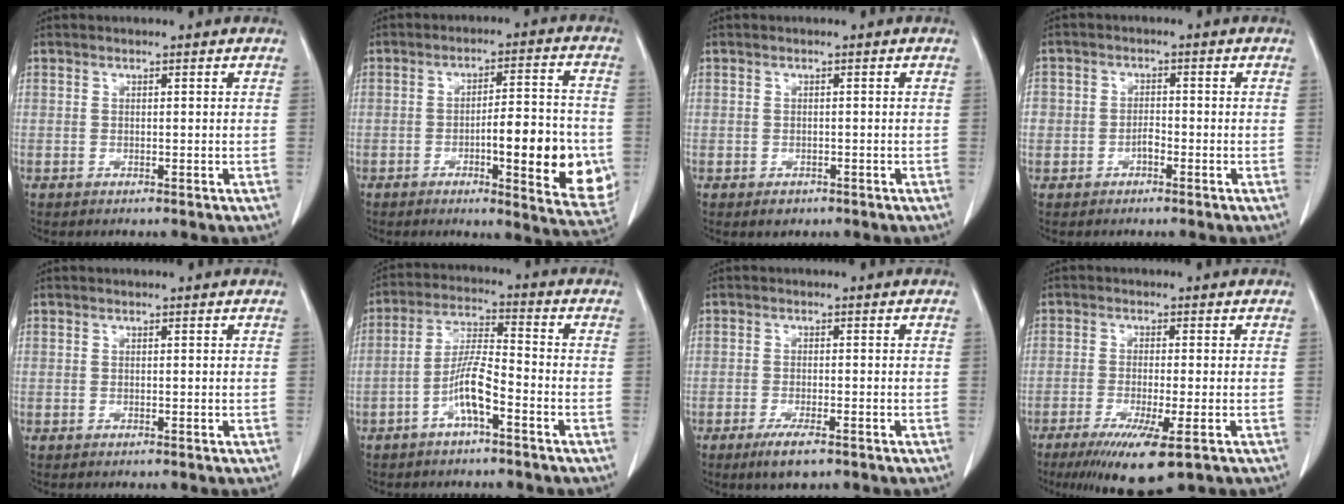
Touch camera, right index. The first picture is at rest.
{"total": 14.9, "force": [-3.4, 2.9, 14.2], "torque": [-0.168, 0.005, -0.039]}
{"total": 1.5, "force": [-0.9, 1.1, 0.4], "torque": [-0.003, 0.000, -0.007]}
{"total": 2.9, "force": [-1.4, 2.0, 1.5], "torque": [-0.022, 0.010, -0.024]}
{"total": 0.0}
{"total": 7.0, "force": [-3.4, 0.8, 6.0], "torque": [-0.127, 0.011, -0.064]}
{"total": 4.1, "force": [-2.7, 0.7, 3.0], "torque": [-0.055, -0.009, -0.044]}
{"total": 9.0, "force": [-5.1, 0.7, 7.4], "torque": [-0.126, -0.030, -0.078]}